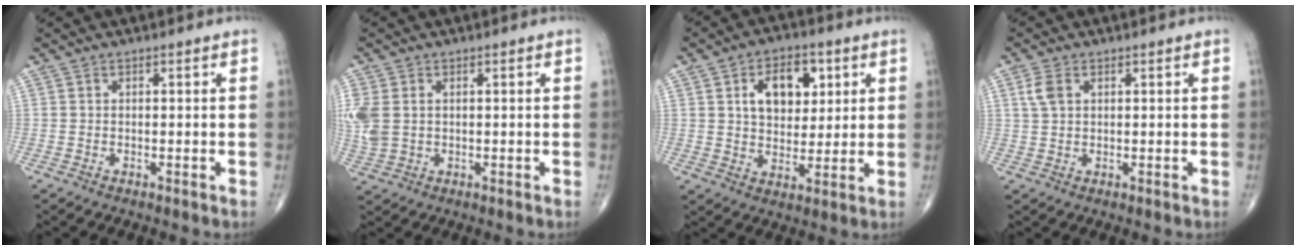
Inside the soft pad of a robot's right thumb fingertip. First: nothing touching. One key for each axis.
{"total": 6.6, "fx": 0.8, "fy": 4.7, "fz": 4.5, "tx": -0.123, "ty": 0.005, "tz": 0.024}
{"total": 11.2, "fx": 3.6, "fy": 7.2, "fz": 7.8, "tx": -0.080, "ty": -0.008, "tz": 0.059}
{"total": 3.2, "fx": 1.2, "fy": 2.0, "fz": 2.2, "tx": -0.050, "ty": 0.005, "tz": 0.027}